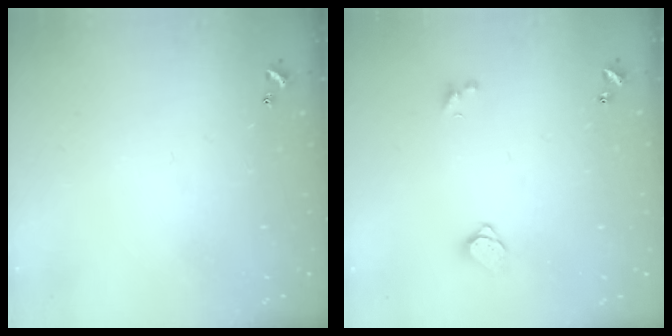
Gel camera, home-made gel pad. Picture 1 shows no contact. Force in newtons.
{"total": 1.5, "press": 1.5, "slide": 0.3}